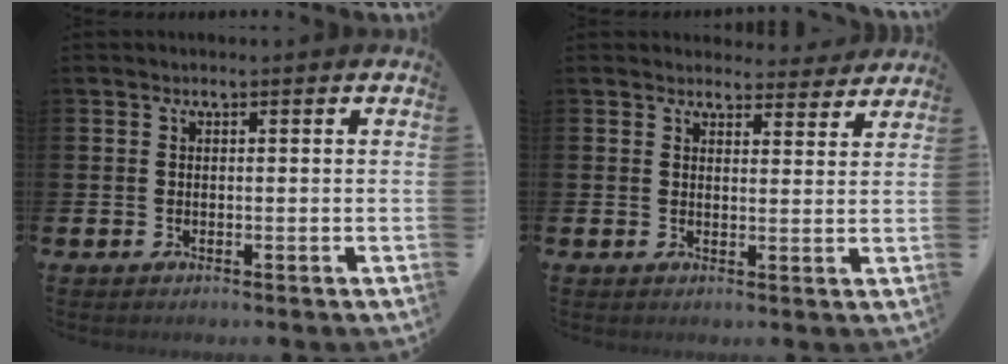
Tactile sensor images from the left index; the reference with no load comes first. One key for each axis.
{"total": 3.5, "fx": 3.4, "fy": 0.9, "fz": 0.0, "tx": 0.001, "ty": -0.020, "tz": 0.060}